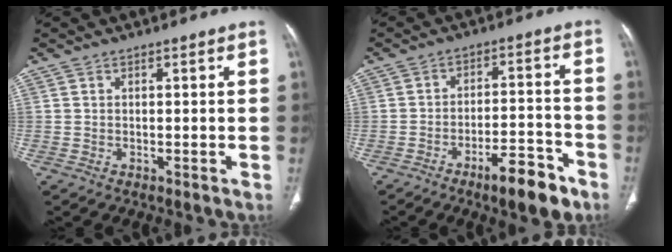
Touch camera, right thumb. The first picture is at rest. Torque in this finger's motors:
{"motor_torque": [1.64, 1.73, 0.66, -0.78, 0.29]}